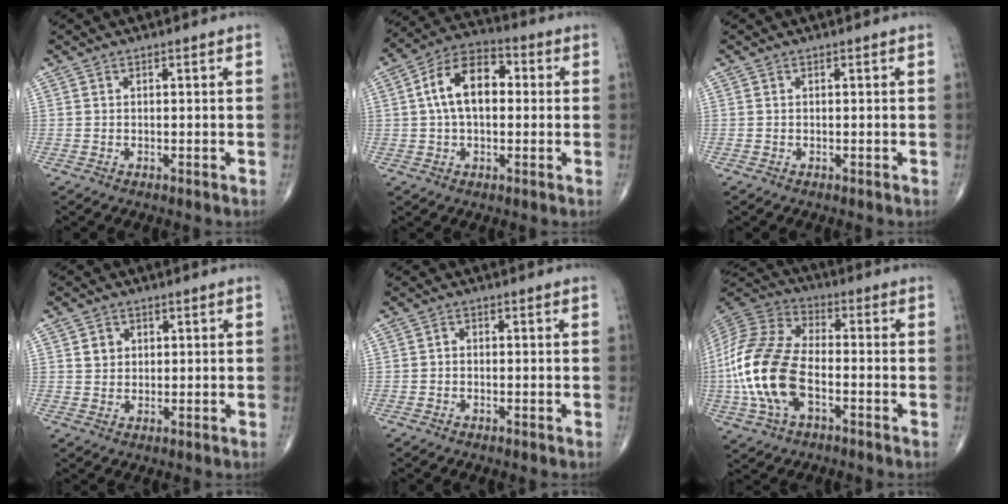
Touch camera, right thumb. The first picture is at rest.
{"total": 11.9, "force": [1.4, 7.1, 9.4], "torque": [-0.156, 0.031, 0.013]}
{"total": 0.0}
{"total": 3.5, "force": [1.1, 3.0, 1.3], "torque": [-0.005, -0.004, 0.019]}
{"total": 0.8, "force": [-0.2, 0.6, 0.4], "torque": [0.003, 0.003, -0.010]}
{"total": 18.9, "force": [-4.0, 10.3, 15.3], "torque": [-0.334, 0.020, -0.079]}